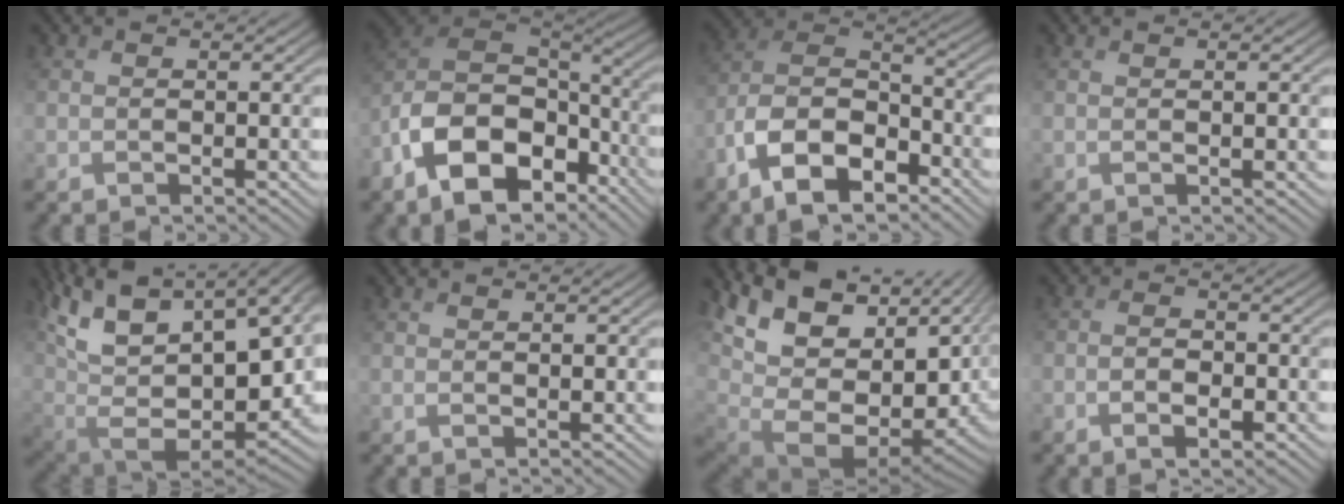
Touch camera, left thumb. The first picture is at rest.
{"total": 14.5, "force": [-7.7, 9.1, 8.2], "torque": [-0.181, -0.038, -0.148]}
{"total": 13.3, "force": [-8.2, 6.6, 8.2], "torque": [-0.160, -0.014, -0.170]}
{"total": 0.8, "force": [0.2, 0.0, 0.8], "torque": [-0.007, -0.001, -0.001]}
{"total": 18.3, "force": [4.7, 10.0, 14.6], "torque": [-0.273, 0.011, 0.137]}
{"total": 1.1, "force": [0.4, 0.1, 1.0], "torque": [-0.012, -0.001, 0.008]}
{"total": 18.7, "force": [0.4, 11.3, 14.8], "torque": [-0.276, -0.050, 0.065]}
{"total": 2.8, "force": [-1.7, 1.2, 1.9], "torque": [-0.026, -0.003, -0.035]}